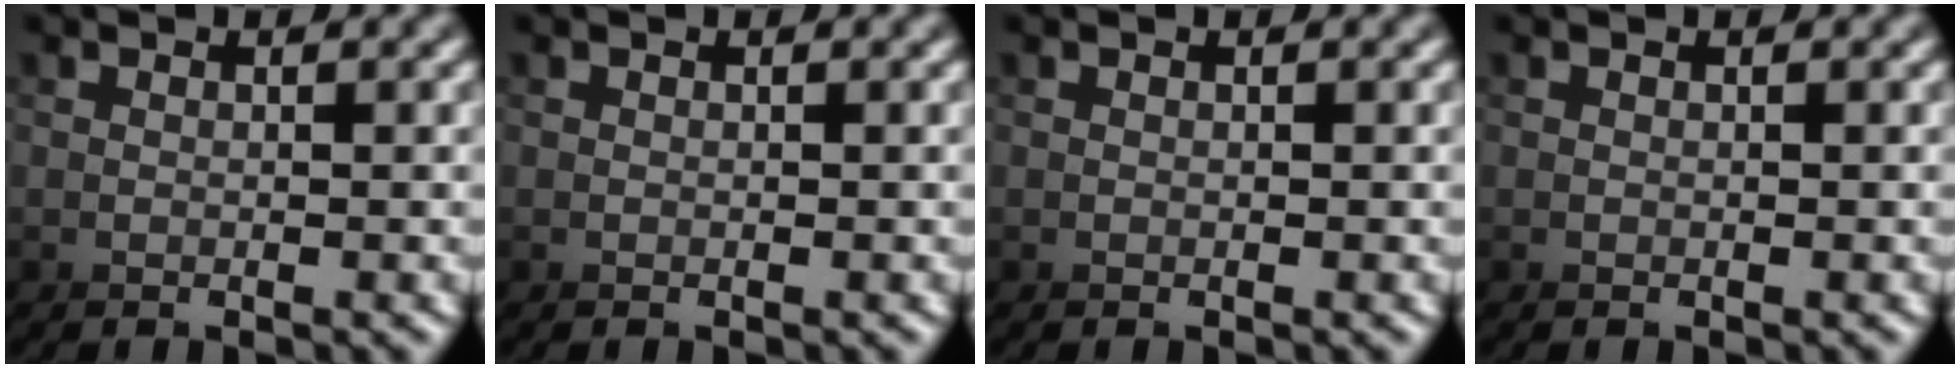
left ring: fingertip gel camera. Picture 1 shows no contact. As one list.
[{"total": 0.0}, {"total": 0.0}, {"total": 0.0}]